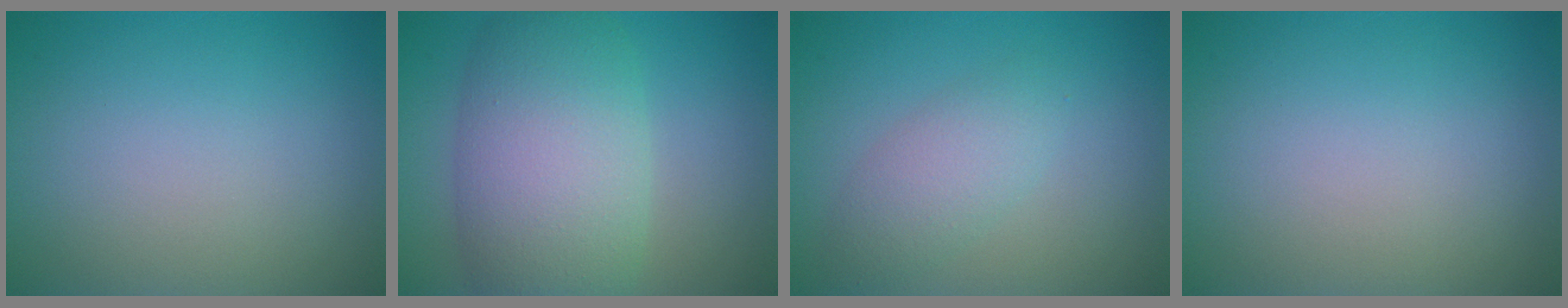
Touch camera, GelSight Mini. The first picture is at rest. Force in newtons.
{"total": 9.1, "press": 9.1, "slide": 0.3}
{"total": 2.7, "press": 2.7, "slide": 0.0}
{"total": 0.0}